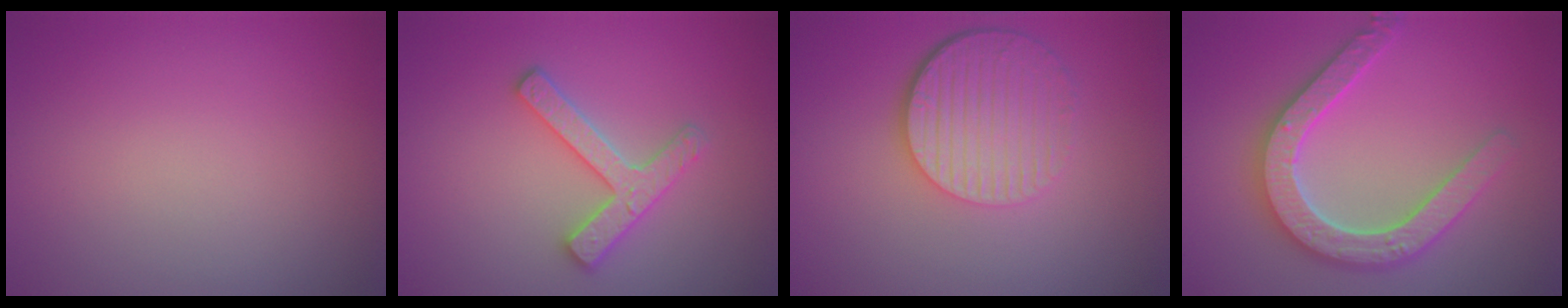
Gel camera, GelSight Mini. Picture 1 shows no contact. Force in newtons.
{"total": 2.8, "press": 2.8, "slide": 0.6}
{"total": 6.0, "press": 4.2, "slide": 4.3}
{"total": 5.3, "press": 5.2, "slide": 0.9}